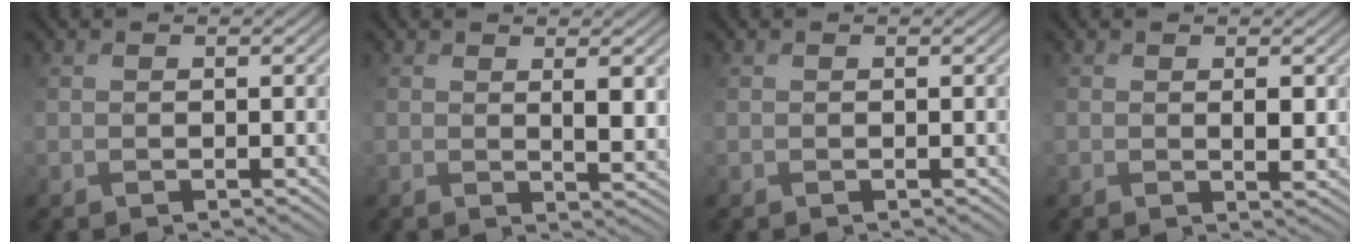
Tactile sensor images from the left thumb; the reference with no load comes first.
{"total": 4.0, "force": [1.7, 1.2, 3.4], "torque": [-0.067, -0.001, 0.038]}
{"total": 0.0}
{"total": 2.6, "force": [0.9, 1.2, 2.1], "torque": [-0.046, 0.001, 0.021]}